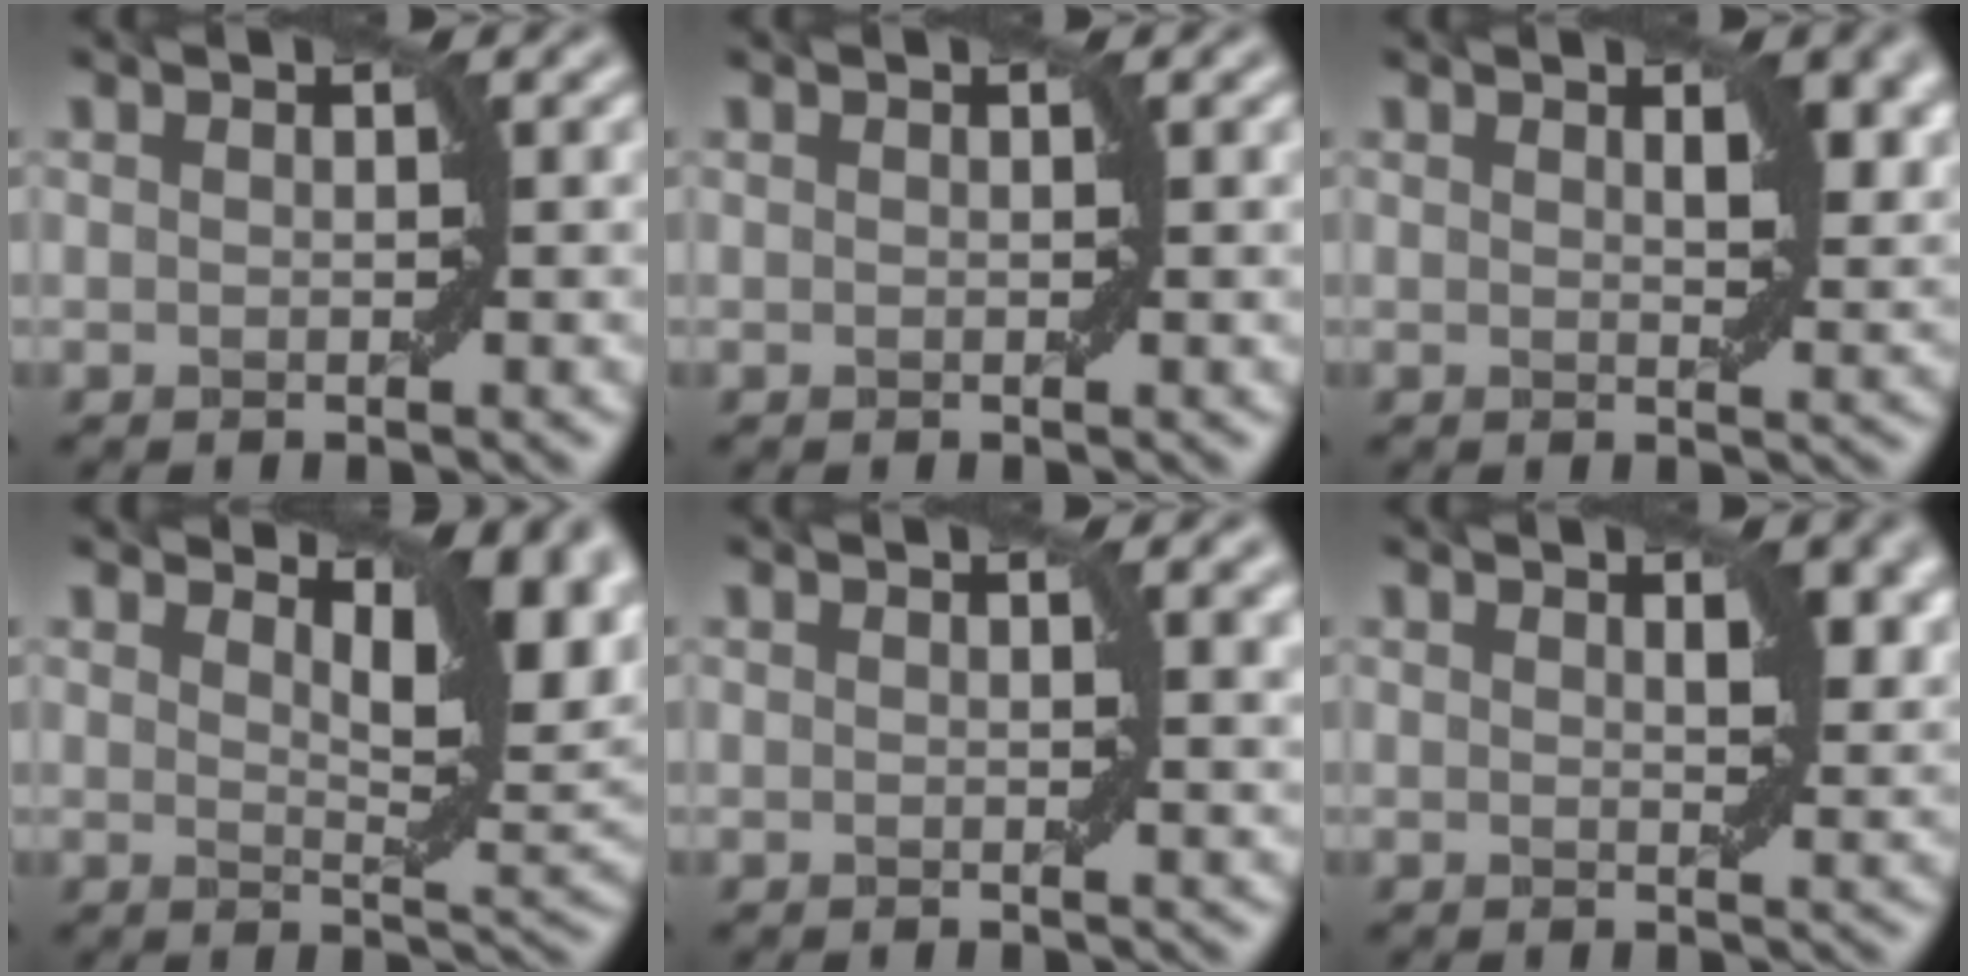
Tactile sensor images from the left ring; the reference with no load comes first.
{"total": 0.0}
{"total": 3.7, "force": [1.7, 1.3, 3.0], "torque": [-0.044, -0.002, 0.031]}
{"total": 6.9, "force": [3.7, 2.4, 5.3], "torque": [-0.077, 0.000, 0.062]}
{"total": 1.8, "force": [0.8, 0.3, 1.6], "torque": [-0.014, 0.000, 0.012]}
{"total": 3.3, "force": [1.5, 1.2, 2.7], "torque": [-0.037, -0.002, 0.028]}